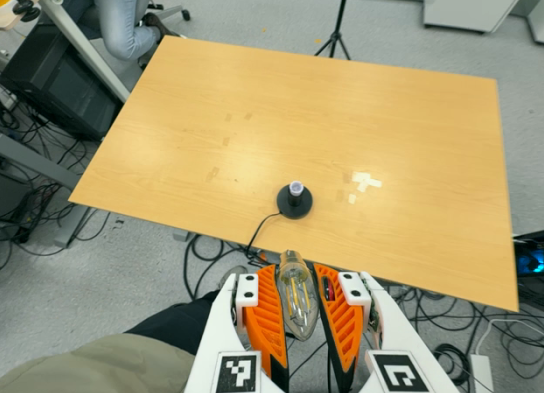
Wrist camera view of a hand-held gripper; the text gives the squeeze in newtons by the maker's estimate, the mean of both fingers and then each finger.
{"total": 19.6, "left": 21.3, "right": 17.9}